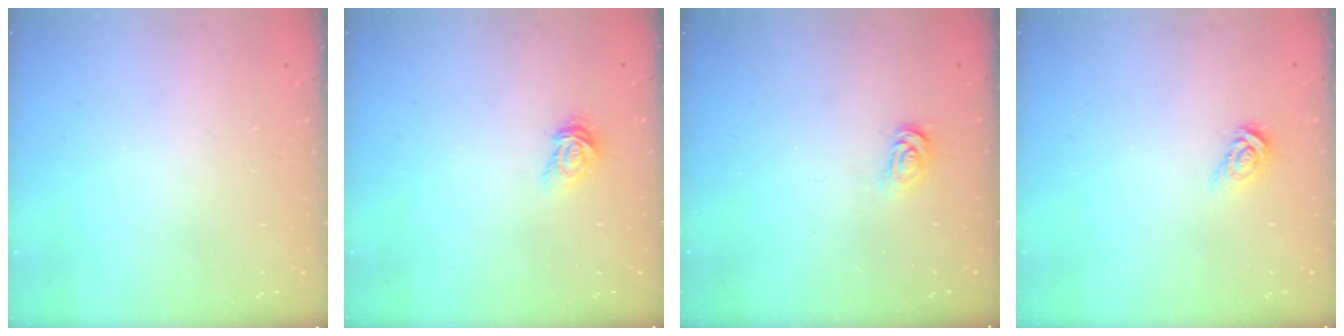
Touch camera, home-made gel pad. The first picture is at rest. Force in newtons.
{"total": 3.5, "press": 3.4, "slide": 0.3}
{"total": 2.0, "press": 2.0, "slide": 0.3}
{"total": 5.9, "press": 5.9, "slide": 0.4}